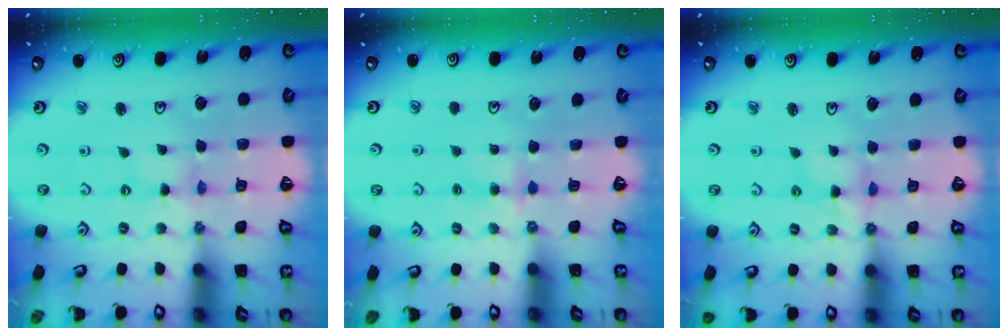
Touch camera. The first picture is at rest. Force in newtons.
{"total": 2.9, "press": 2.9, "slide": 0.5}
{"total": 6.2, "press": 6.2, "slide": 0.4}